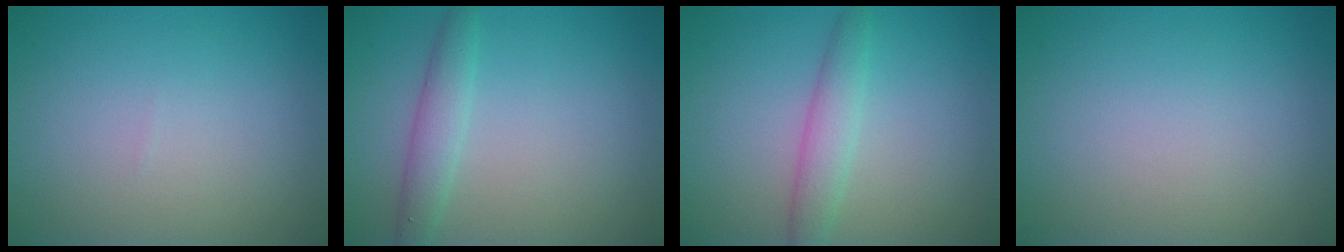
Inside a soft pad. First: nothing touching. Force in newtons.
{"total": 2.4, "press": 2.4, "slide": 0.1}
{"total": 2.6, "press": 2.6, "slide": 0.0}
{"total": 0.0}